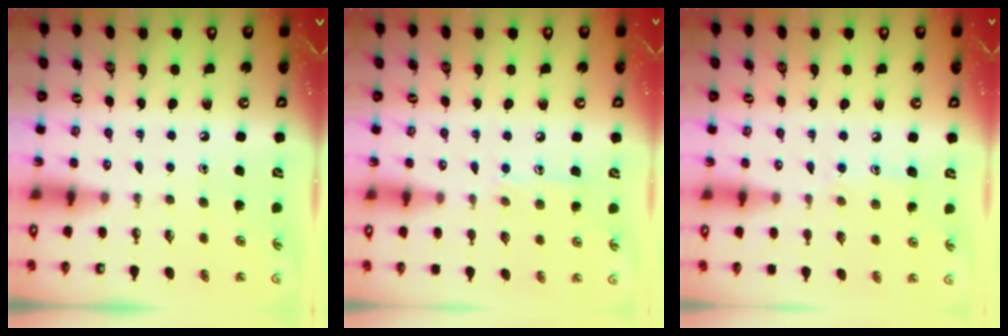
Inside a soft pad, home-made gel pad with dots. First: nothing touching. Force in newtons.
{"total": 8.3, "press": 8.2, "slide": 0.5}
{"total": 6.8, "press": 6.8, "slide": 0.3}